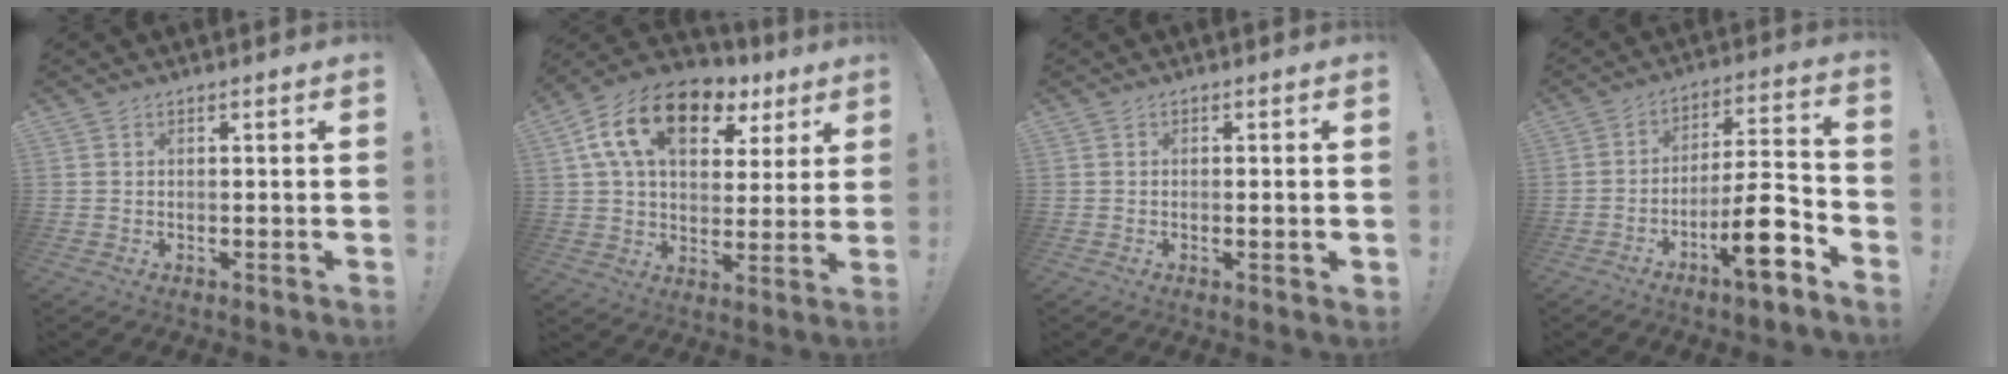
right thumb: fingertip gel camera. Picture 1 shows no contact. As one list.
[{"total": 17.6, "force": [8.3, 10.5, 11.4], "torque": [-0.196, -0.027, 0.151]}, {"total": 1.7, "force": [-0.3, 0.0, 1.7], "torque": [-0.023, -0.002, -0.006]}, {"total": 14.4, "force": [-7.4, 3.5, 11.9], "torque": [-0.179, 0.045, -0.118]}]